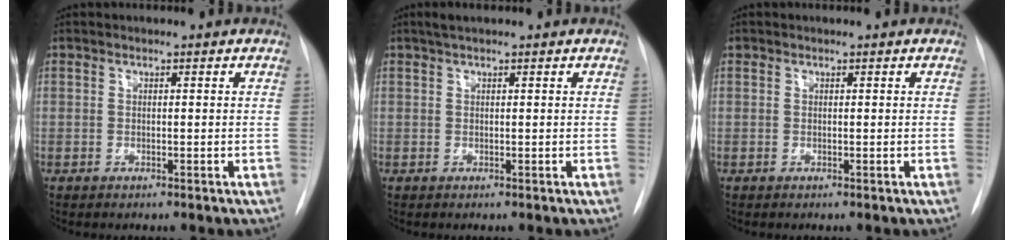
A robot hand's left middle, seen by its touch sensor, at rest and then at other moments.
{"total": 1.6, "force": [1.2, 0.1, 1.0], "torque": [-0.019, 0.013, 0.022]}
{"total": 0.0}